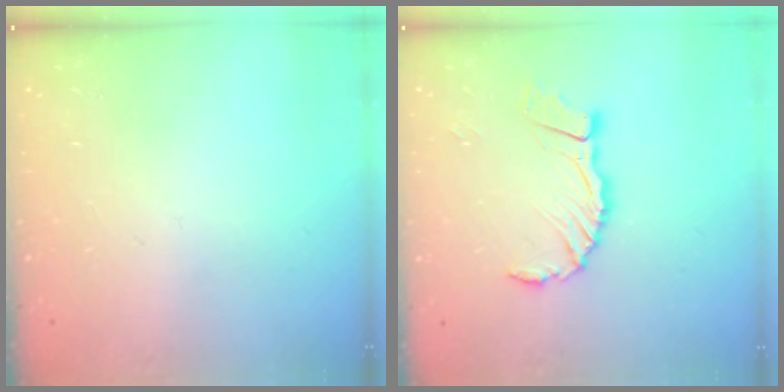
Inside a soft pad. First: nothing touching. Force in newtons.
{"total": 8.7, "press": 8.6, "slide": 1.2}